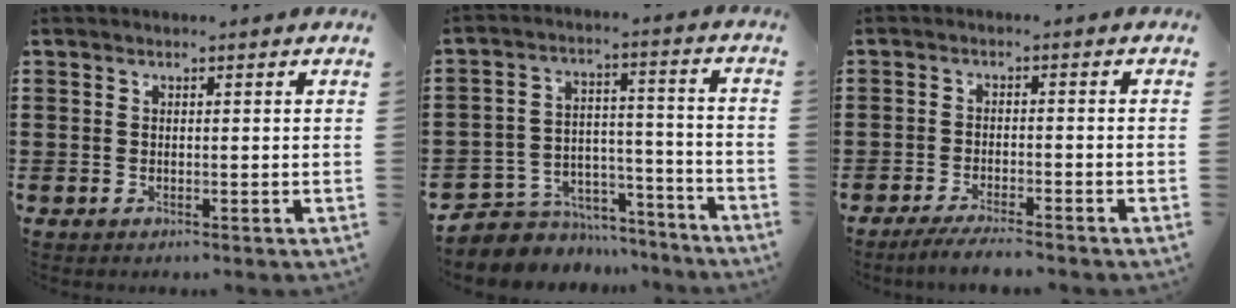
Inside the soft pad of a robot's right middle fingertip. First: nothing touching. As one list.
[{"total": 5.5, "force": [-5.0, 2.4, -0.1], "torque": [-0.004, 0.015, -0.100]}, {"total": 3.1, "force": [-2.9, -0.2, 1.1], "torque": [-0.024, -0.006, -0.058]}]